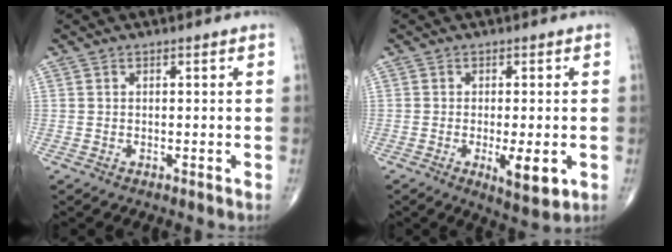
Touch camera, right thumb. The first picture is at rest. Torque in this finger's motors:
{"motor_torque": [0.73, 1.18, 0.01, -0.11, 0.17]}